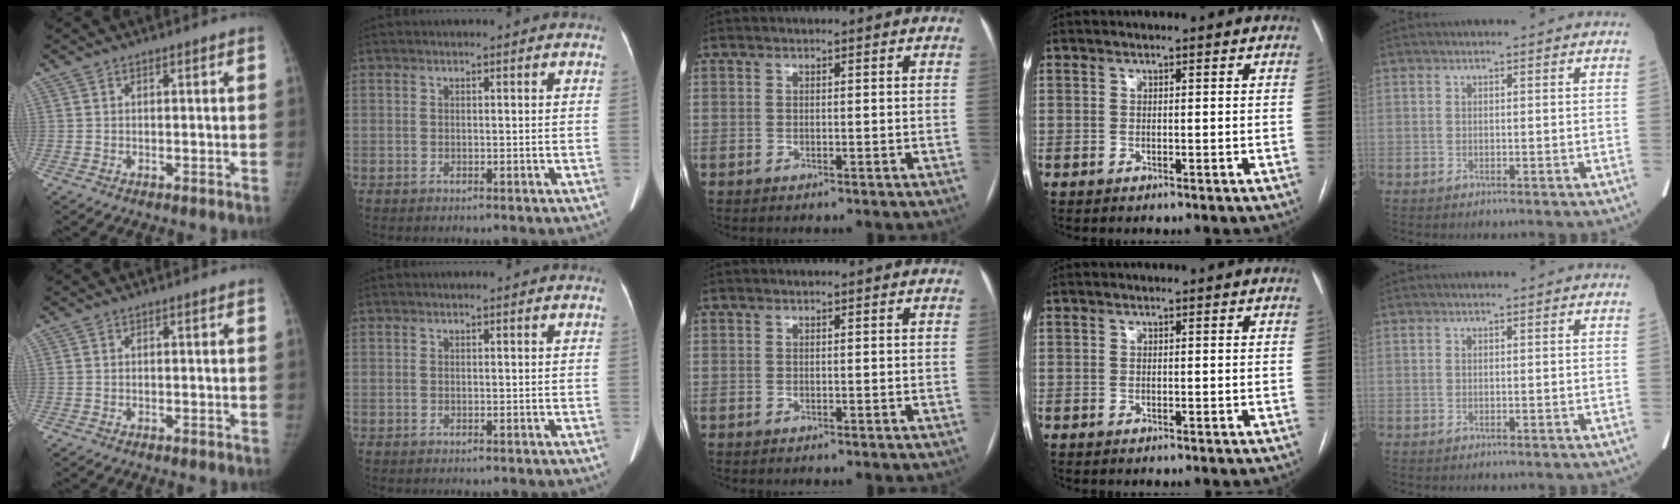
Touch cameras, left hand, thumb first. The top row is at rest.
{}